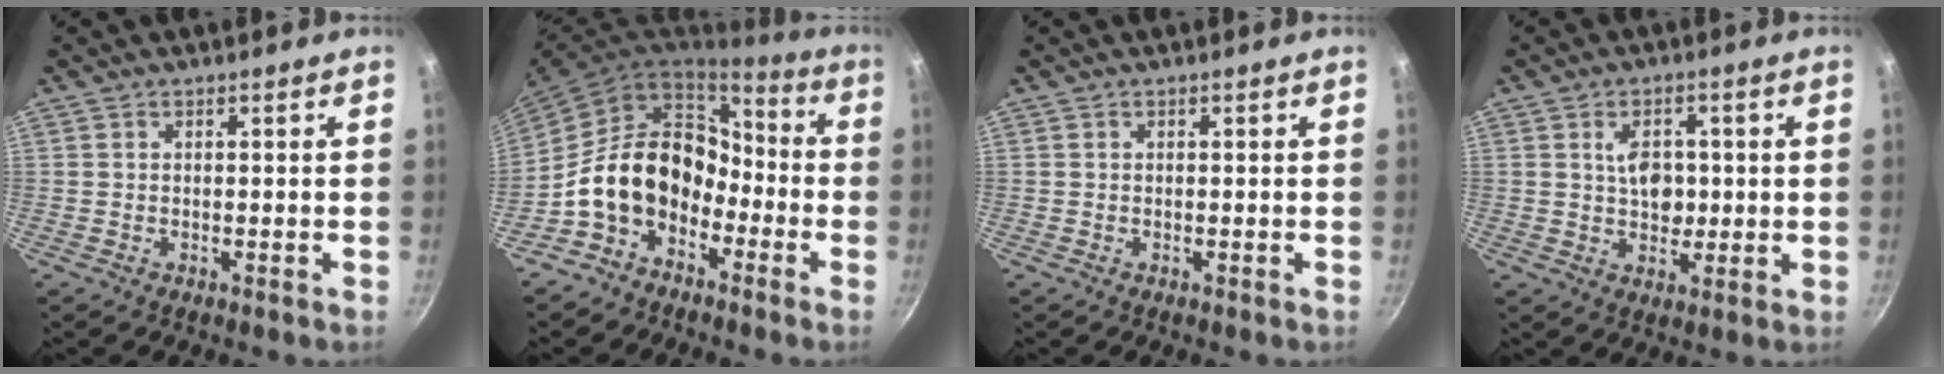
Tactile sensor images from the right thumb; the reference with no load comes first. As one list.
[{"total": 15.7, "force": [-5.7, 11.6, 8.8], "torque": [-0.113, 0.070, -0.113]}, {"total": 0.0}, {"total": 6.5, "force": [0.9, 4.4, 4.6], "torque": [-0.047, -0.005, 0.012]}]